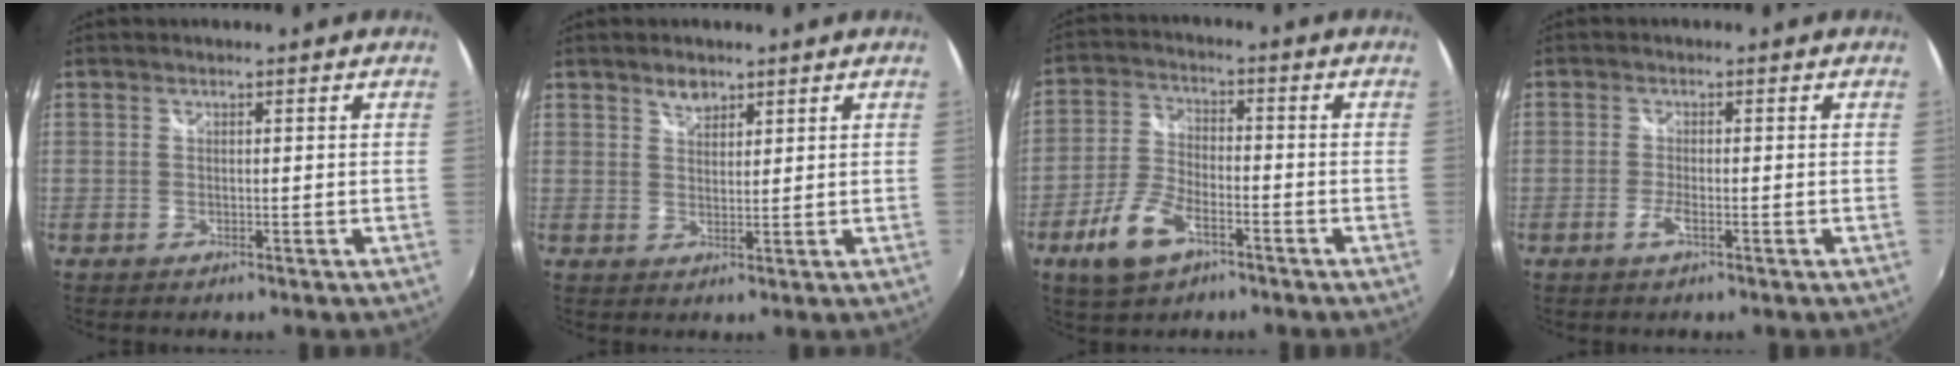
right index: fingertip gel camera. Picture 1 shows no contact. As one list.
[{"total": 2.9, "force": [2.2, 1.4, 1.1], "torque": [-0.014, 0.004, 0.038]}, {"total": 9.7, "force": [-5.4, 4.5, 6.7], "torque": [-0.150, -0.001, -0.099]}, {"total": 2.2, "force": [-1.1, 0.3, 1.8], "torque": [-0.043, -0.003, -0.023]}]